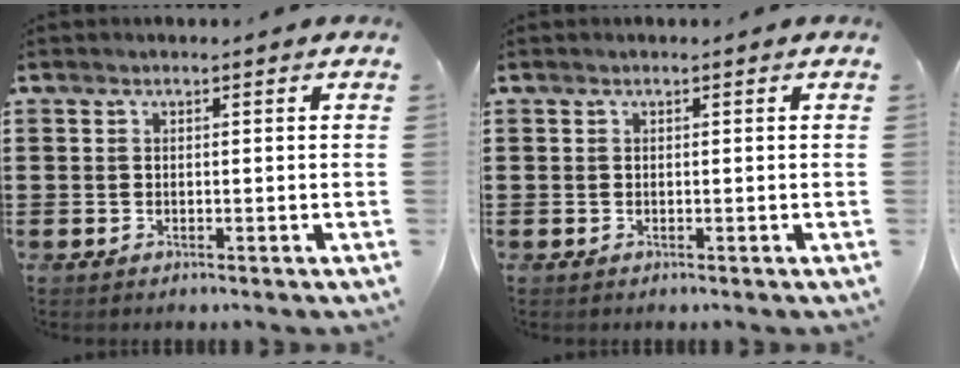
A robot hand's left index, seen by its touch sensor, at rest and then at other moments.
{"total": 0.0}